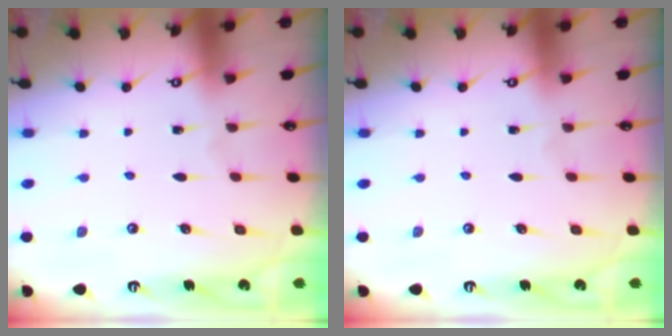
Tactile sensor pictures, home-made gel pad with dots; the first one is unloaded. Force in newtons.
{"total": 0.0}